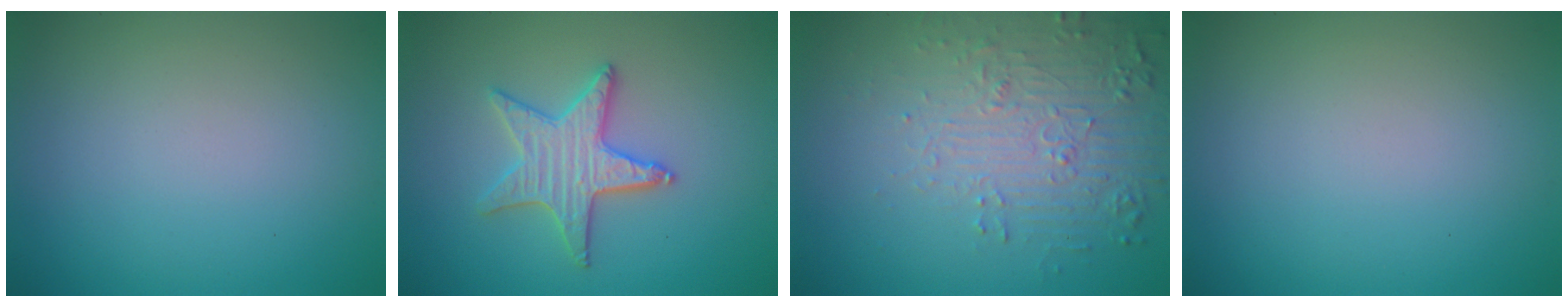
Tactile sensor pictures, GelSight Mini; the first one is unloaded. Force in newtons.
{"total": 3.3, "press": 3.3, "slide": 0.4}
{"total": 5.7, "press": 3.8, "slide": 4.2}
{"total": 0.0}